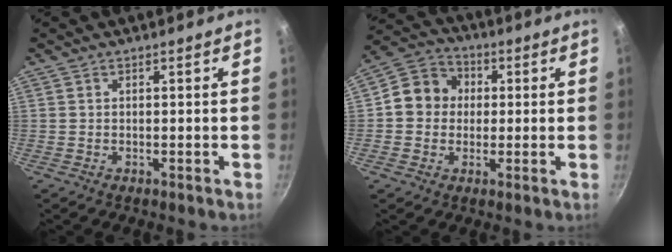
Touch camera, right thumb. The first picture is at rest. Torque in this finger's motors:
{"motor_torque": [-0.08, 0.50, 0.17, -0.54, -0.02]}